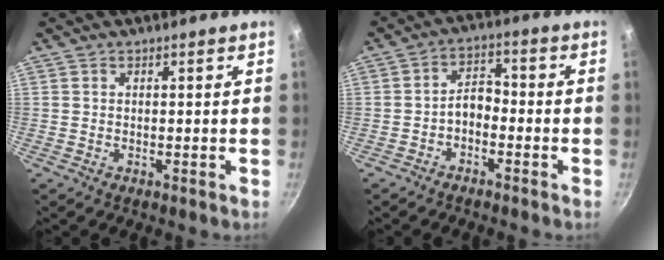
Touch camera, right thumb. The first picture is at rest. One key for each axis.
{"total": 4.8, "fx": -1.8, "fy": 3.0, "fz": 3.2, "tx": -0.042, "ty": 0.031, "tz": -0.041}